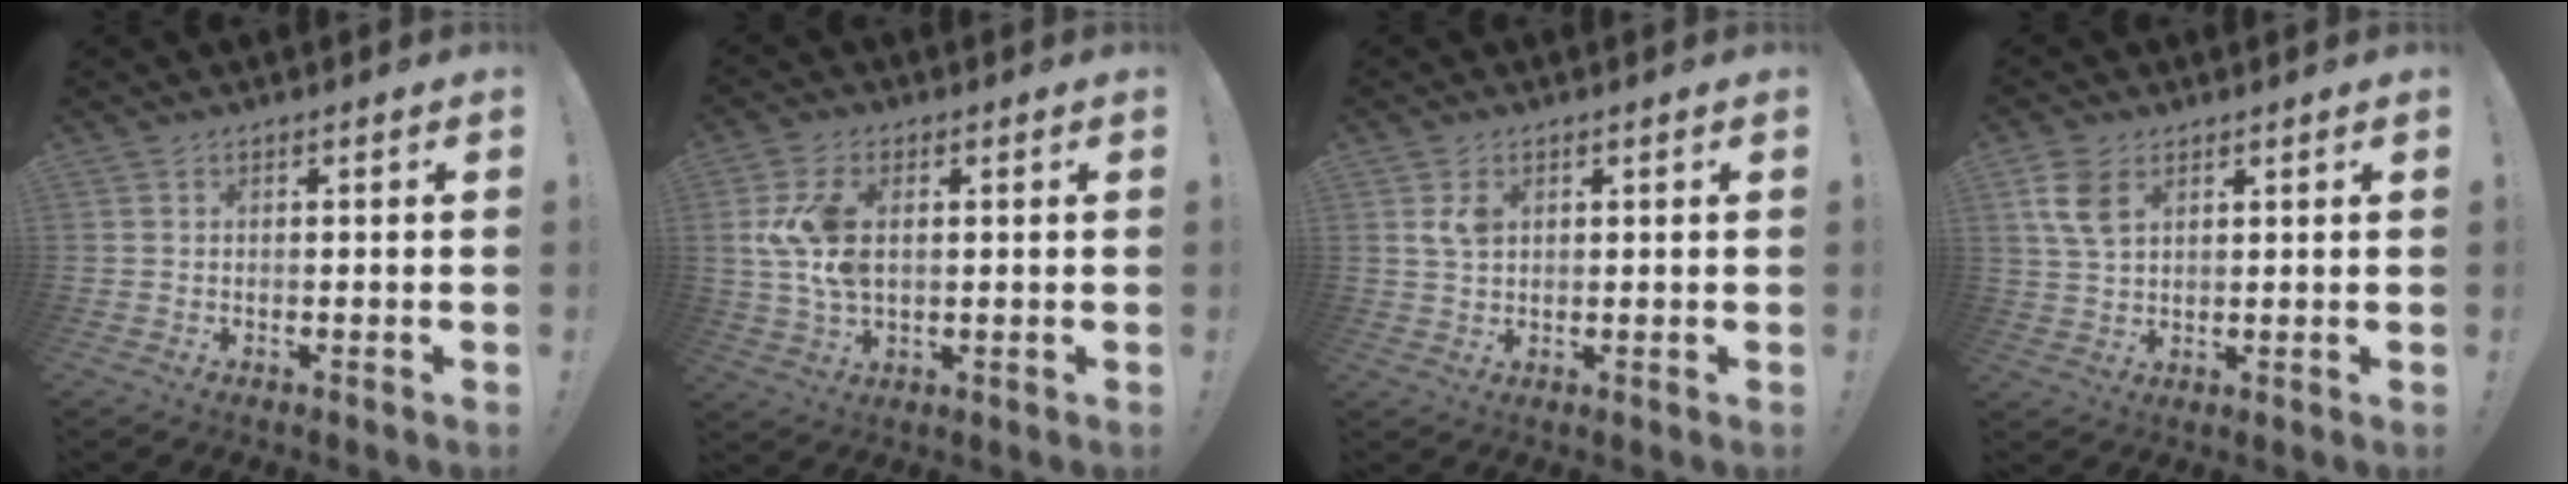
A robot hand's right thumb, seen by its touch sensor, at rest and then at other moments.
{"total": 10.7, "force": [1.6, 6.6, 8.3], "torque": [-0.162, -0.006, 0.027]}
{"total": 4.0, "force": [1.6, 2.5, 2.6], "torque": [-0.044, -0.001, 0.029]}
{"total": 7.6, "force": [3.4, 4.8, 4.8], "torque": [-0.088, -0.003, 0.066]}